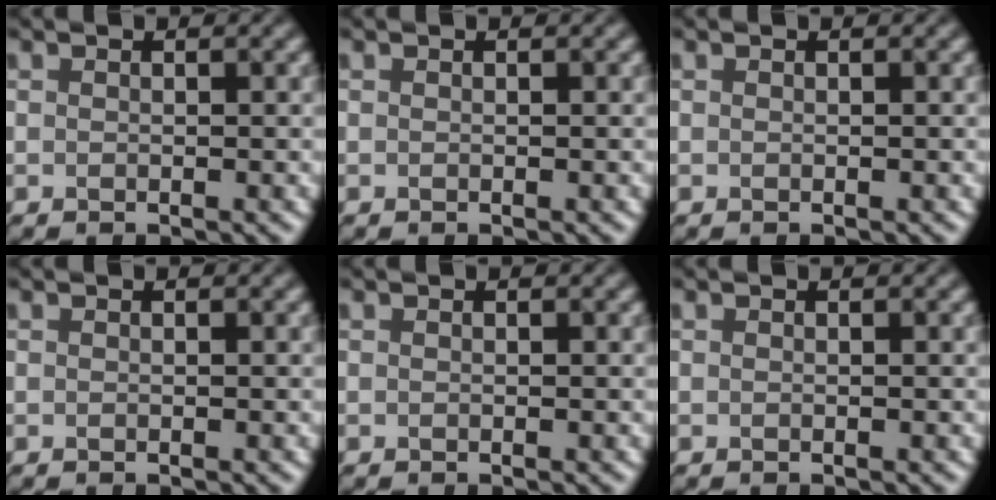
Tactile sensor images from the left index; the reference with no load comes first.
{"total": 0.0}
{"total": 0.0}
{"total": 0.0}
{"total": 0.0}
{"total": 0.0}